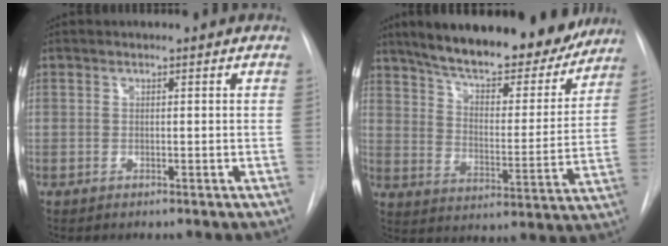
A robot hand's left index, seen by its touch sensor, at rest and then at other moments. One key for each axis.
{"total": 22.7, "fx": 19.2, "fy": 5.9, "fz": 10.6, "tx": -0.163, "ty": -0.007, "tz": 0.268}